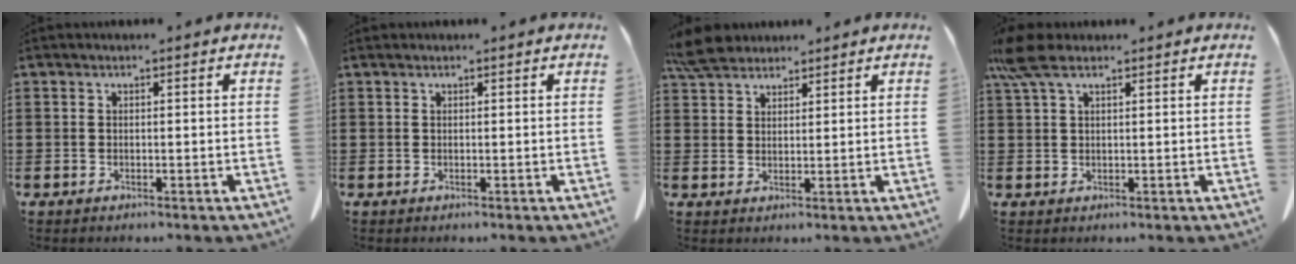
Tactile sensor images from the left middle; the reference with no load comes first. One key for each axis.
{"total": 0.0}
{"total": 5.0, "fx": 4.4, "fy": 1.6, "fz": 1.7, "tx": -0.047, "ty": -0.003, "tz": 0.087}
{"total": 5.1, "fx": 2.8, "fy": 1.8, "fz": 3.9, "tx": -0.099, "ty": -0.001, "tz": 0.049}